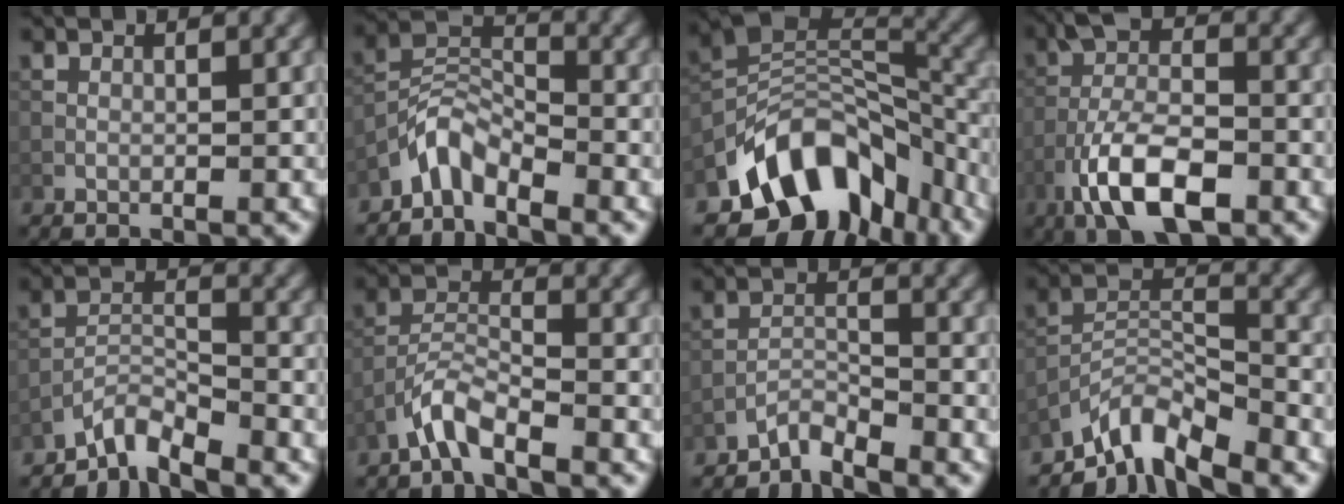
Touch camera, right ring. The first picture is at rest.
{"total": 3.5, "force": [-3.0, 1.3, 1.4], "torque": [-0.025, 0.014, -0.068]}
{"total": 11.3, "force": [-6.6, 7.0, 5.9], "torque": [-0.086, 0.012, -0.132]}
{"total": 9.1, "force": [-4.5, 3.7, 7.0], "torque": [-0.138, 0.004, -0.088]}
{"total": 3.2, "force": [-3.0, 0.5, 1.1], "torque": [-0.015, 0.005, -0.067]}
{"total": 3.3, "force": [-2.7, 0.7, 1.6], "torque": [-0.031, 0.011, -0.062]}
{"total": 2.3, "force": [-2.3, 0.2, 0.5], "torque": [-0.006, 0.008, -0.049]}
{"total": 5.5, "force": [-4.8, 1.3, 2.5], "torque": [-0.036, 0.002, -0.098]}